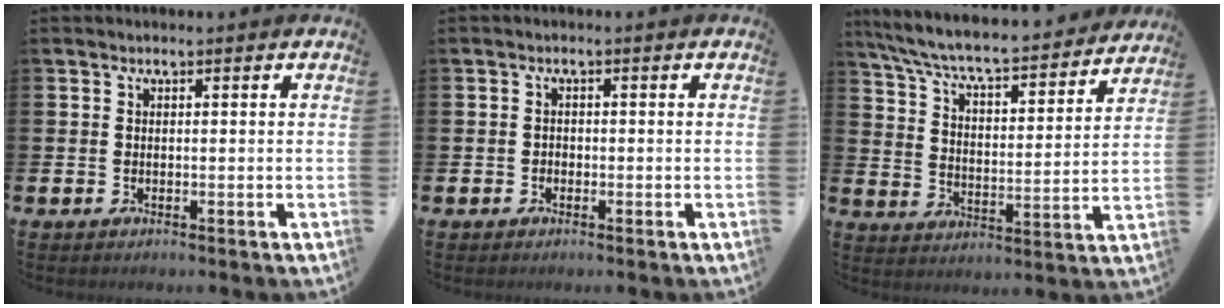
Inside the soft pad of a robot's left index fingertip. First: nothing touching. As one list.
[{"total": 1.0, "force": [-0.6, 0.7, 0.2], "torque": [-0.010, 0.006, -0.013]}, {"total": 7.2, "force": [6.7, 0.8, 2.5], "torque": [-0.082, -0.057, 0.110]}]